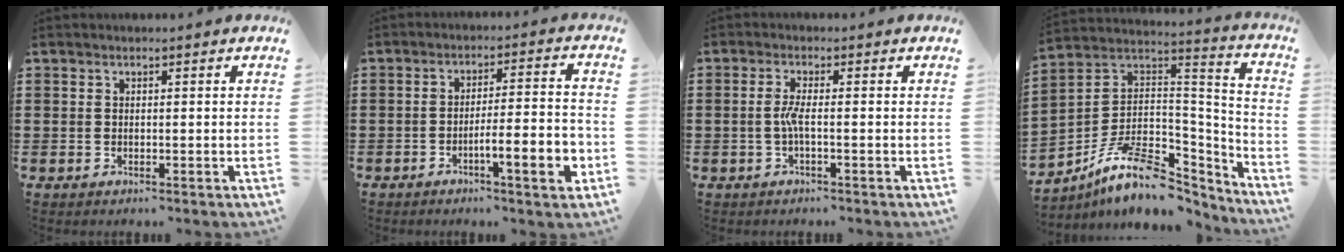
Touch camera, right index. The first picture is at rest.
{"total": 7.4, "force": [-3.1, 1.0, 6.6], "torque": [-0.099, -0.005, -0.055]}
{"total": 2.7, "force": [-0.6, 0.1, 2.6], "torque": [-0.065, -0.008, -0.018]}
{"total": 12.8, "force": [-8.0, 5.9, 8.1], "torque": [-0.166, 0.019, -0.141]}